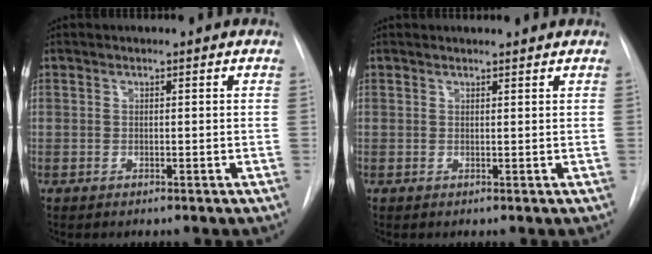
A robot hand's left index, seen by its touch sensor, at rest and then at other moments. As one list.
[{"total": 2.8, "force": [2.7, 0.2, 0.5], "torque": [-0.007, 0.014, 0.032]}]